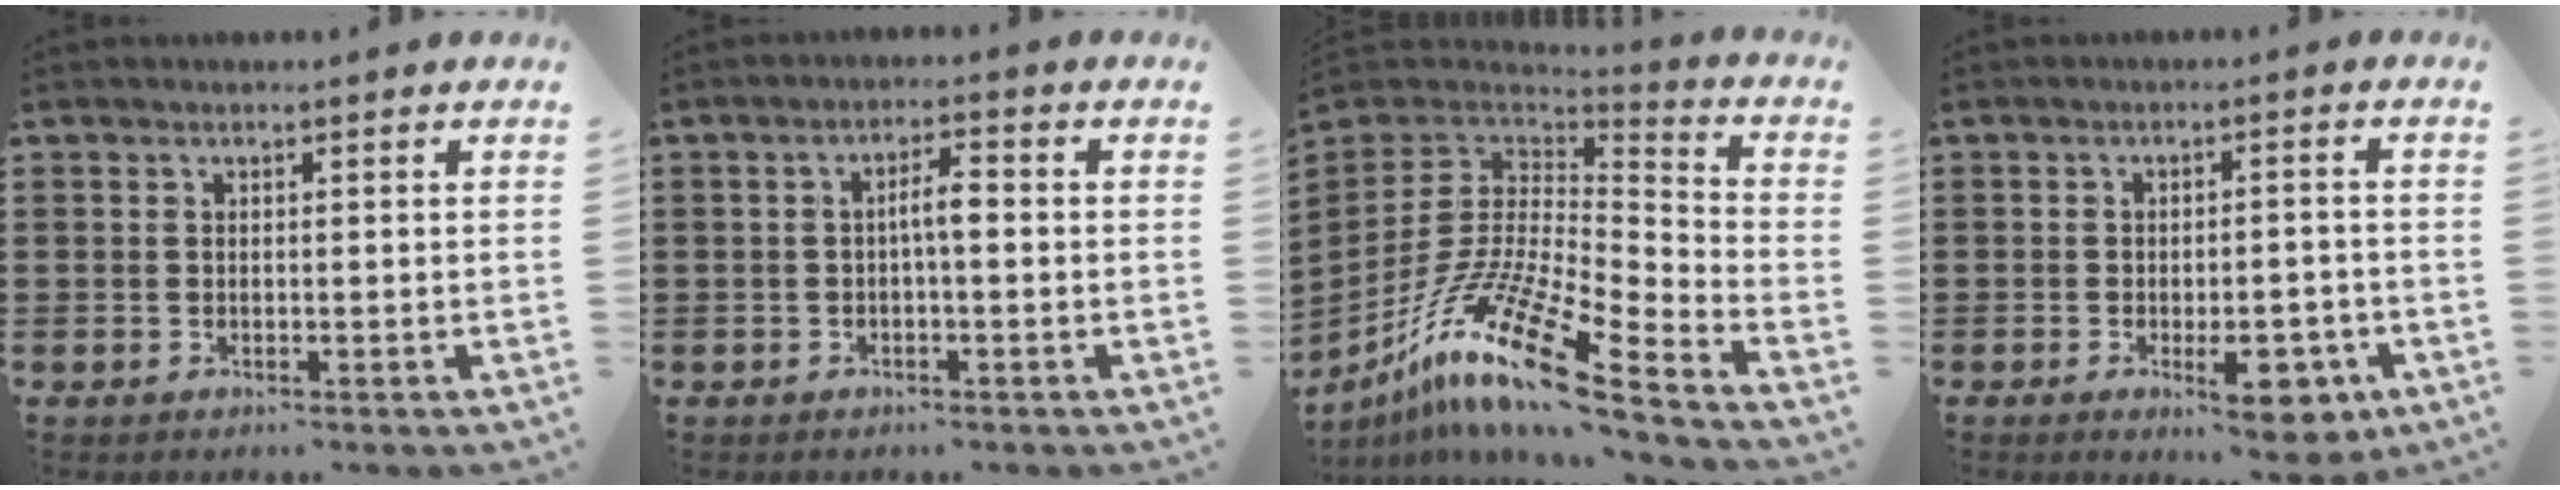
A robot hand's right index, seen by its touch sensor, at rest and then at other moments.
{"total": 3.2, "force": [-0.2, 0.7, 3.1], "torque": [-0.059, 0.007, -0.007]}
{"total": 16.7, "force": [-11.0, 2.9, 12.2], "torque": [-0.246, 0.019, -0.209]}
{"total": 7.2, "force": [-3.3, 2.7, 5.8], "torque": [-0.079, 0.002, -0.050]}